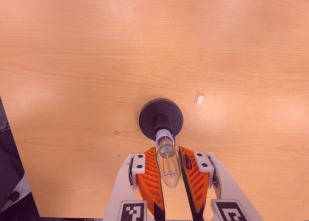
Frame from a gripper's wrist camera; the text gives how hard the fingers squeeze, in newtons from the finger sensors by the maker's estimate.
{"total": 14.4, "left": 16.2, "right": 12.6}